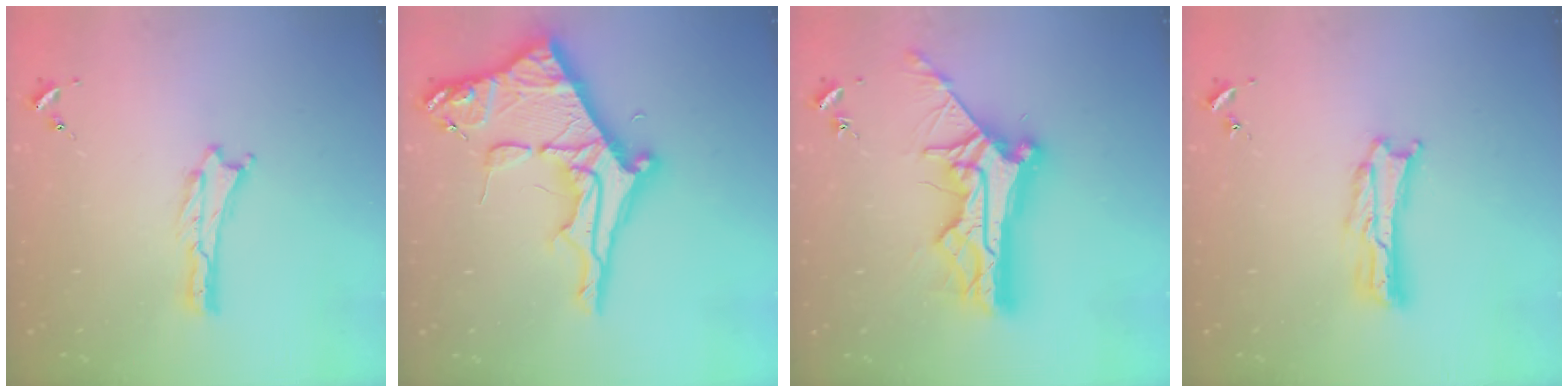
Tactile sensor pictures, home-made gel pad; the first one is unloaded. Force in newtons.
{"total": 11.6, "press": 11.6, "slide": 1.1}
{"total": 12.0, "press": 12.0, "slide": 1.2}
{"total": 1.7, "press": 1.7, "slide": 0.3}